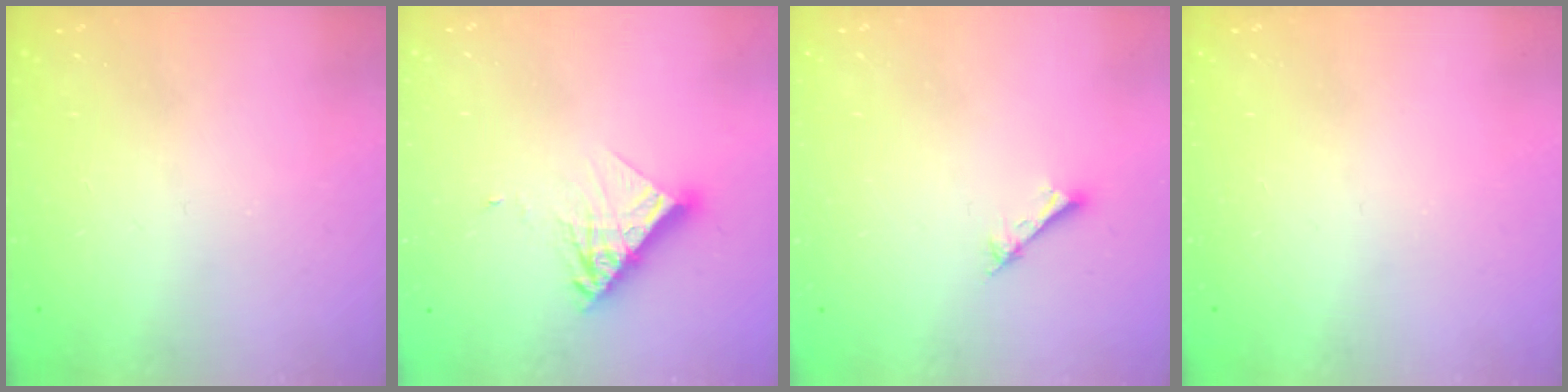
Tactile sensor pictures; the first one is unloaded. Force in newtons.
{"total": 10.2, "press": 10.2, "slide": 0.3}
{"total": 1.5, "press": 1.5, "slide": 0.2}
{"total": 0.0}